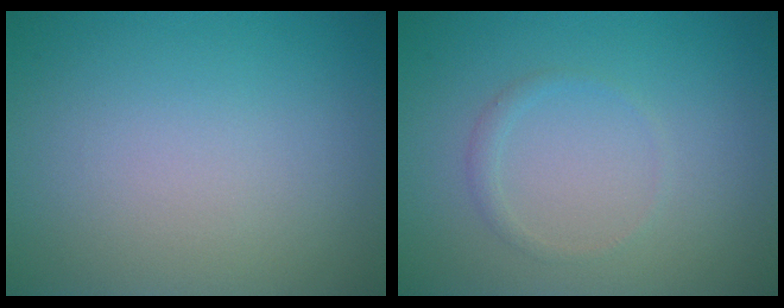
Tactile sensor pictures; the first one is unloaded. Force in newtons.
{"total": 0.9, "press": 0.8, "slide": 0.1}